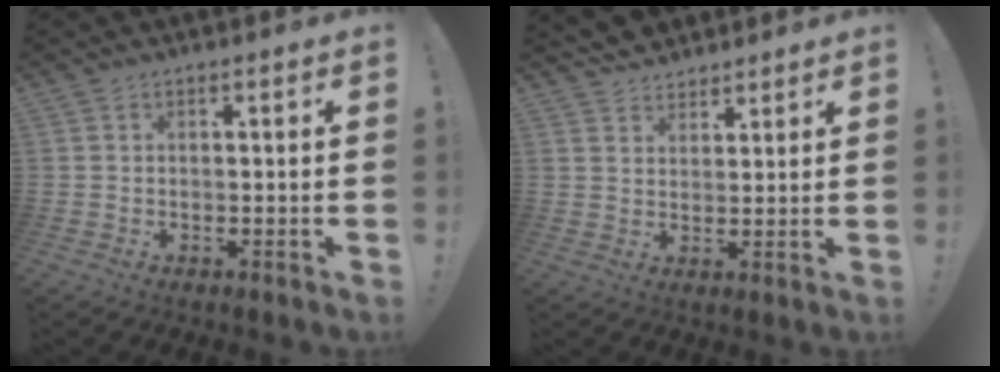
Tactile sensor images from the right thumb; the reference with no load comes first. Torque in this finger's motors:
{"motor_torque": [-0.09, 0.20, 0.25, 0.26, 0.04]}